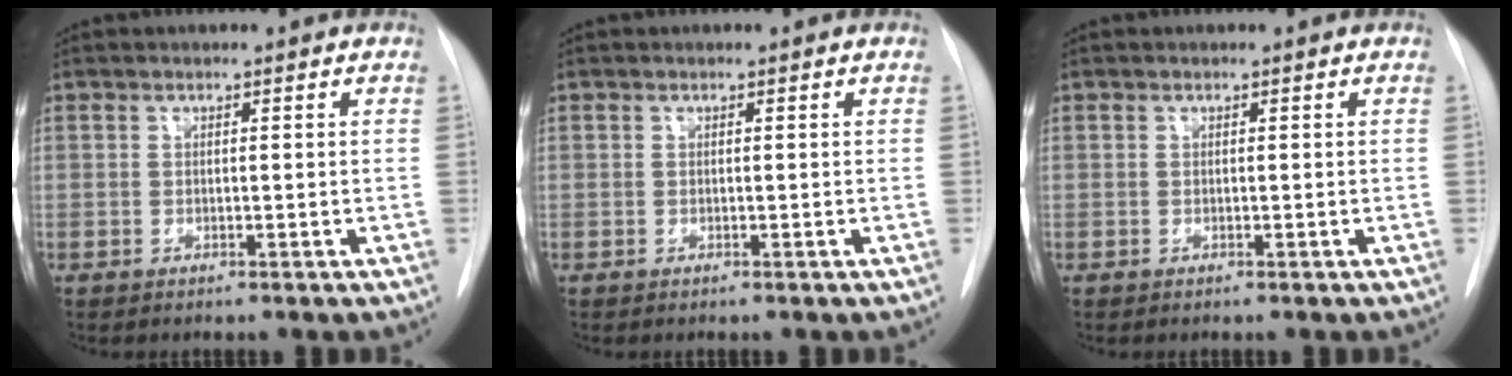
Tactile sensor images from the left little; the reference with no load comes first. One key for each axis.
{"total": 0.0}
{"total": 0.0}